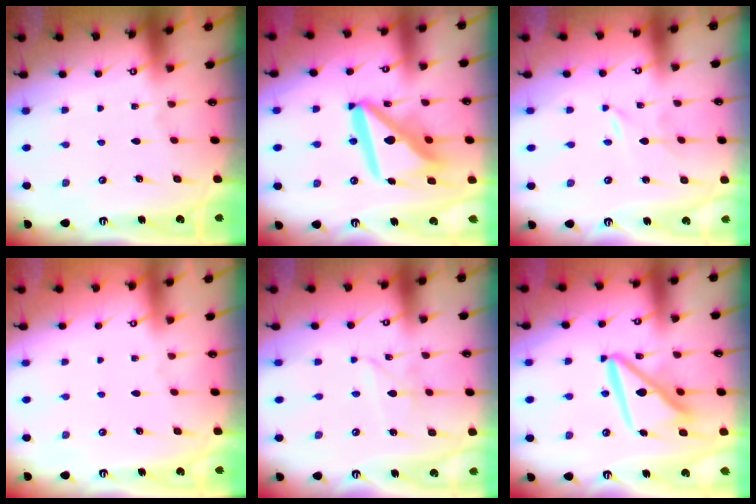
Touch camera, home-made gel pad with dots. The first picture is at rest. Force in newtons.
{"total": 16.9, "press": 16.8, "slide": 2.0}
{"total": 0.0}
{"total": 0.0}
{"total": 3.1, "press": 3.1, "slide": 0.4}
{"total": 12.1, "press": 12.0, "slide": 1.5}